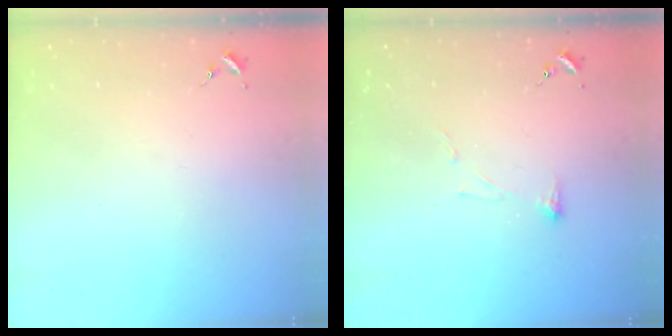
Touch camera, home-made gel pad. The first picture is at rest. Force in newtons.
{"total": 3.7, "press": 3.6, "slide": 0.6}